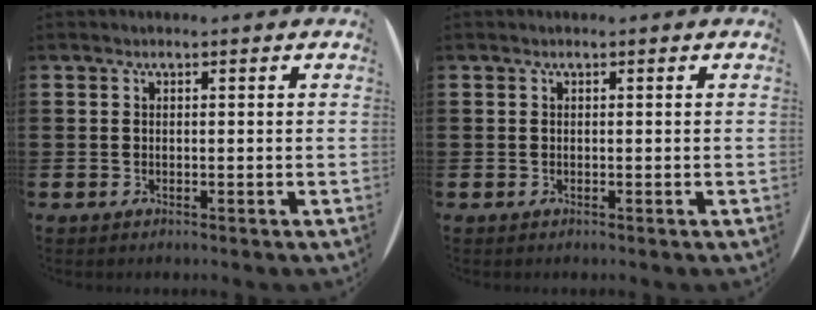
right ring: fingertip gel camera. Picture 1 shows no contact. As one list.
[{"total": 0.0}]